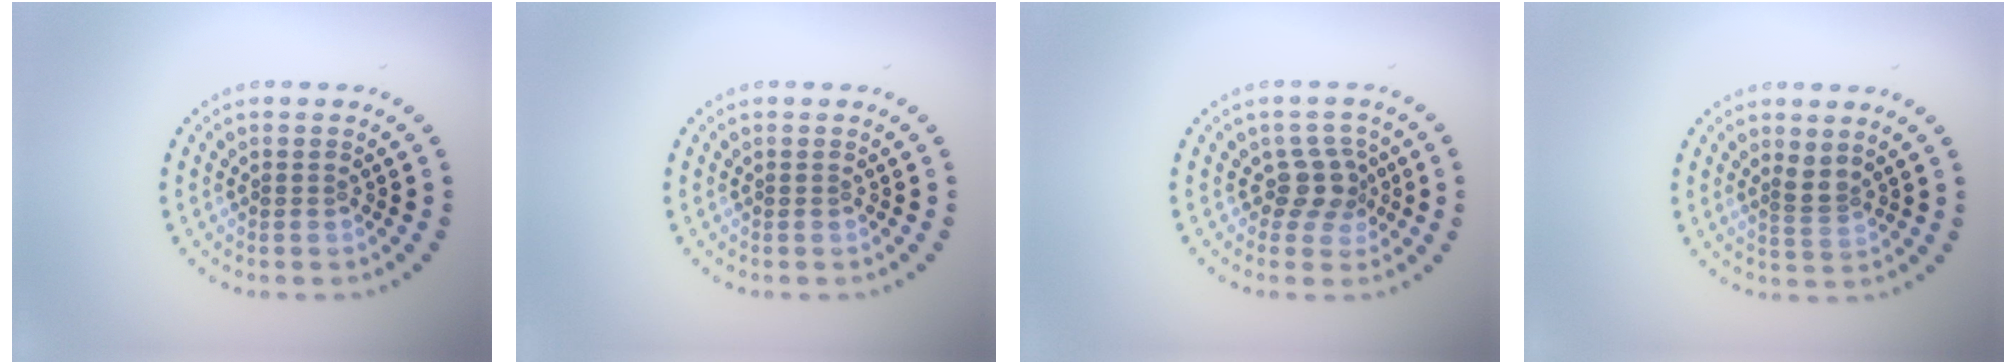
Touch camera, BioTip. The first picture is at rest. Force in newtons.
{"total": 0.0}
{"total": 2.7, "press": 2.1, "slide": 1.7}
{"total": 1.6, "press": 1.1, "slide": 1.2}